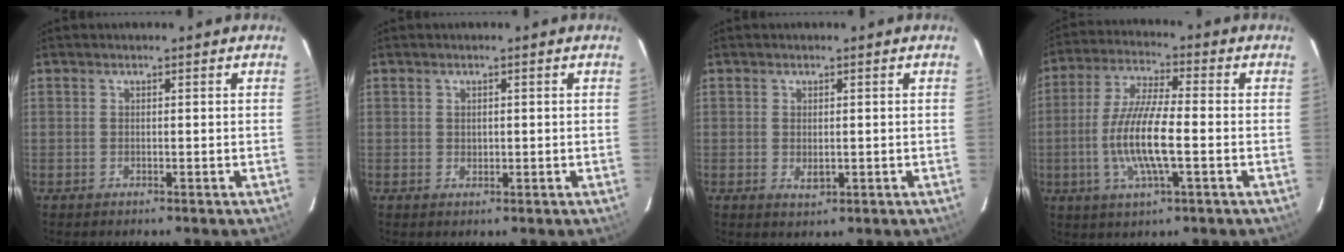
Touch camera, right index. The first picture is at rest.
{"total": 1.3, "force": [0.3, 1.1, 0.6], "torque": [-0.009, 0.002, 0.007]}
{"total": 2.3, "force": [-0.2, 1.4, 1.8], "torque": [-0.031, -0.004, 0.000]}
{"total": 12.4, "force": [-2.5, 2.6, 11.9], "torque": [-0.242, -0.004, -0.049]}